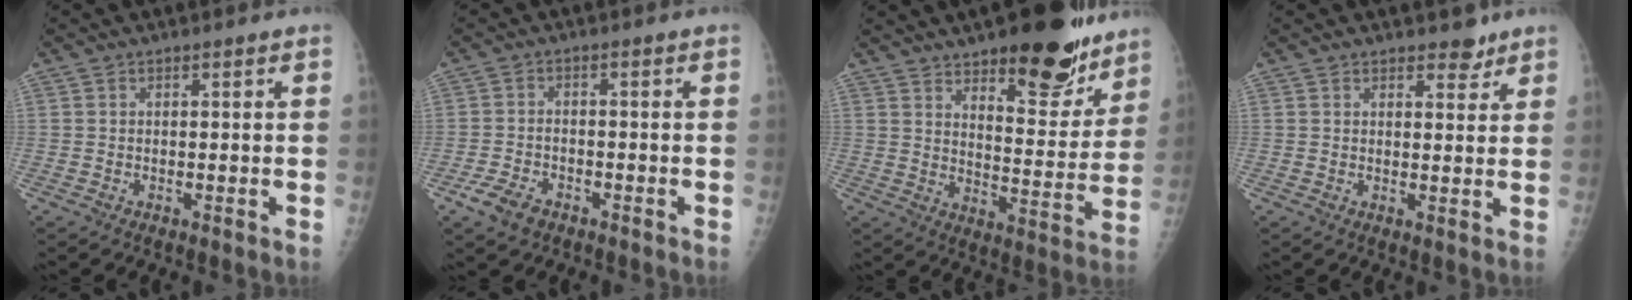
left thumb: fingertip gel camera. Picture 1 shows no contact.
{"total": 4.8, "force": [-2.9, 2.7, 2.6], "torque": [-0.056, 0.009, -0.051]}
{"total": 18.7, "force": [12.9, 7.0, 11.6], "torque": [-0.108, -0.085, 0.188]}
{"total": 3.3, "force": [2.6, 1.6, 1.3], "torque": [0.003, -0.016, 0.036]}